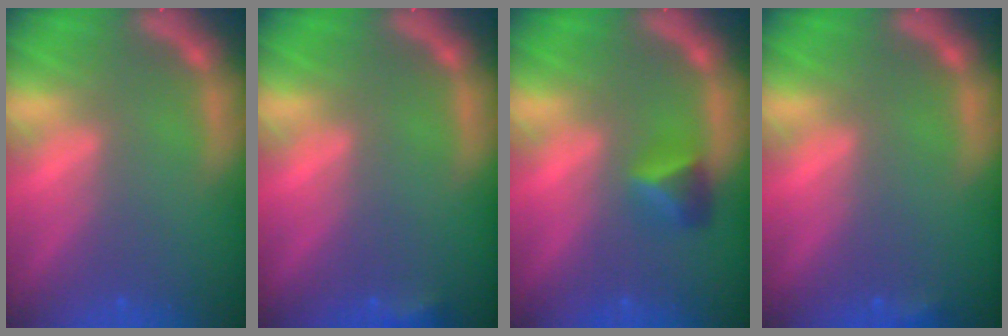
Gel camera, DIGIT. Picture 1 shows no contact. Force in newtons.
{"total": 1.4}
{"total": 2.4}
{"total": 0.9}